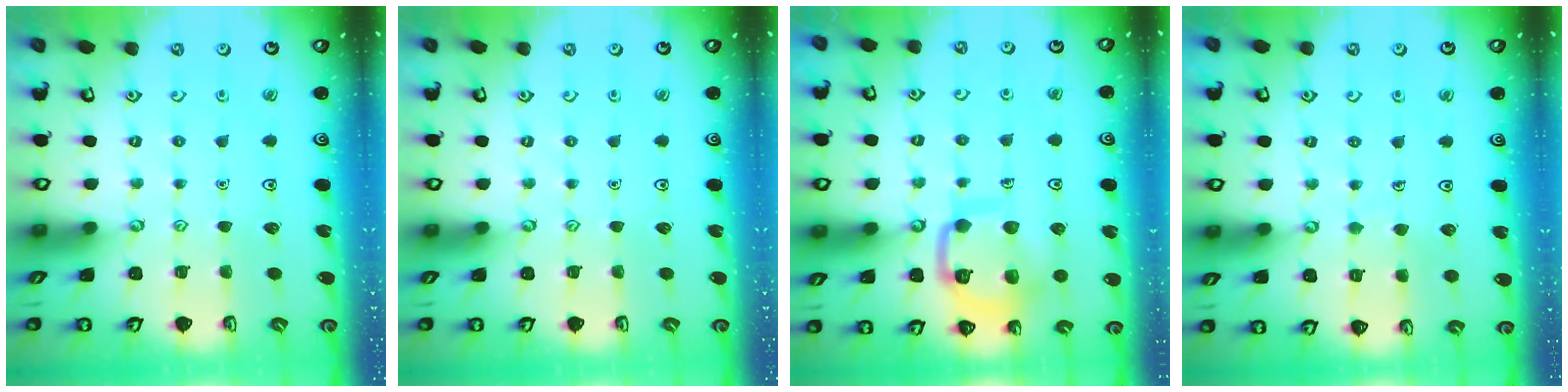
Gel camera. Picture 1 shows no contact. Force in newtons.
{"total": 0.0}
{"total": 12.8, "press": 12.8, "slide": 1.3}
{"total": 4.0, "press": 4.0, "slide": 0.4}